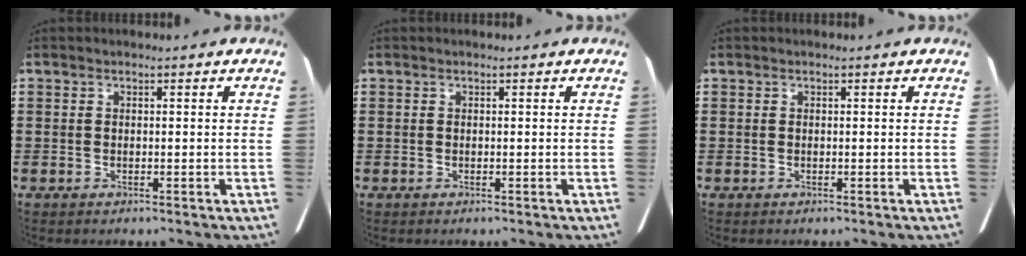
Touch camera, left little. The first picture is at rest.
{"total": 0.0}
{"total": 0.0}